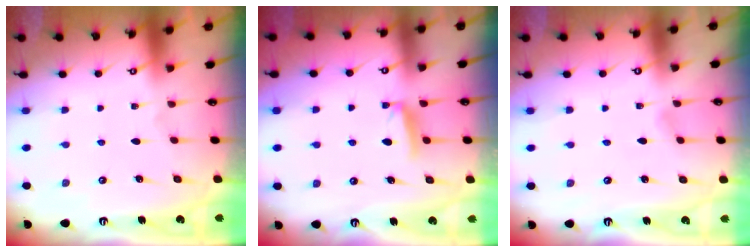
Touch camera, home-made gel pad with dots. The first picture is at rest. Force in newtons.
{"total": 5.3, "press": 5.2, "slide": 0.8}
{"total": 1.7, "press": 1.7, "slide": 0.2}